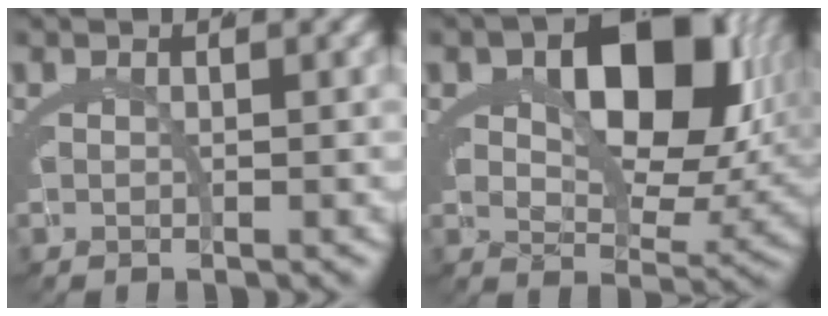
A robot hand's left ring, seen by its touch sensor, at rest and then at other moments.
{"total": 11.2, "force": [3.3, 7.0, 8.1], "torque": [-0.121, -0.016, 0.061]}